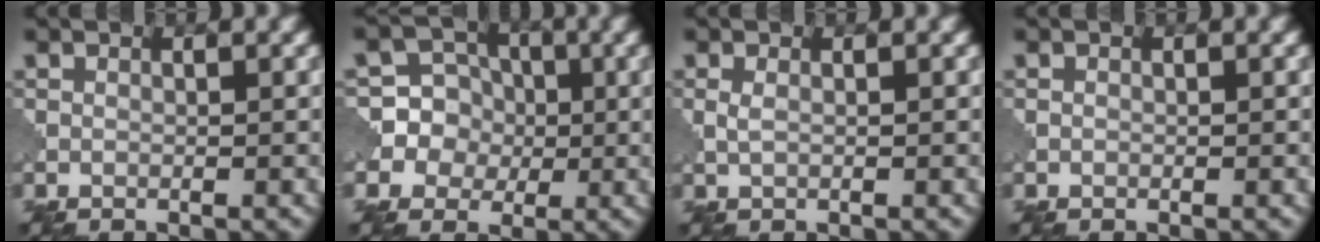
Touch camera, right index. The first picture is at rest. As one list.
[{"total": 8.5, "force": [-0.3, 8.2, 2.1], "torque": [-0.054, 0.027, -0.023]}, {"total": 1.0, "force": [0.2, 0.5, 0.8], "torque": [-0.021, 0.000, 0.005]}, {"total": 0.0}]